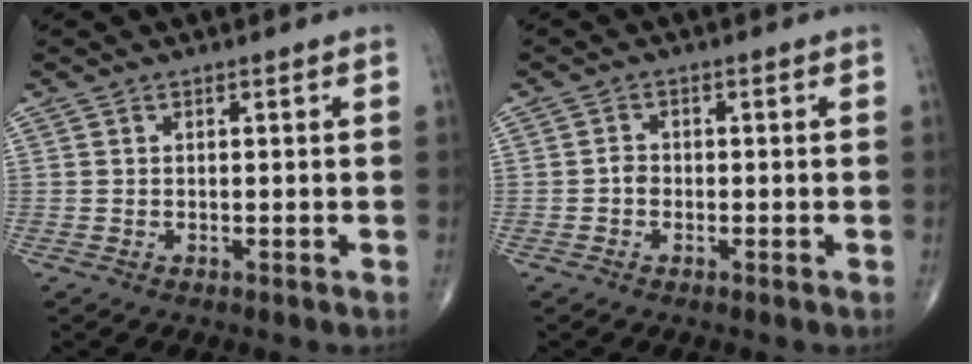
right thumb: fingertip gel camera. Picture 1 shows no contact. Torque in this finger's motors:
{"motor_torque": [0.46, 0.59, 0.03, -0.23, -0.01]}